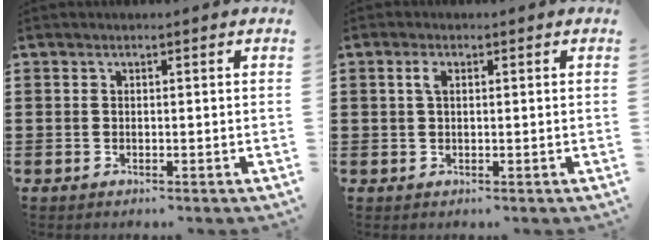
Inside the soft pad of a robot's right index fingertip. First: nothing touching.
{"total": 2.0, "force": [0.5, 0.9, 1.7], "torque": [-0.037, 0.006, 0.007]}